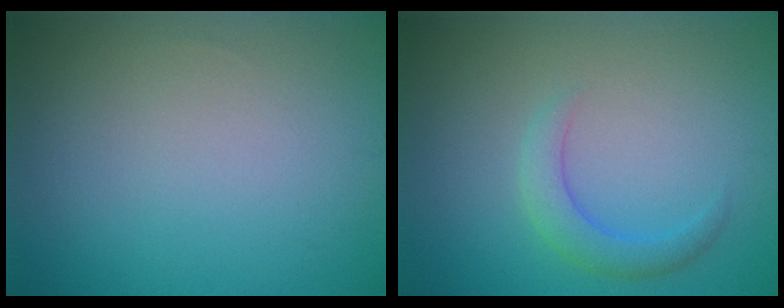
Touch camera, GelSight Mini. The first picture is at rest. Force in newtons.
{"total": 2.3, "press": 2.3, "slide": 0.1}